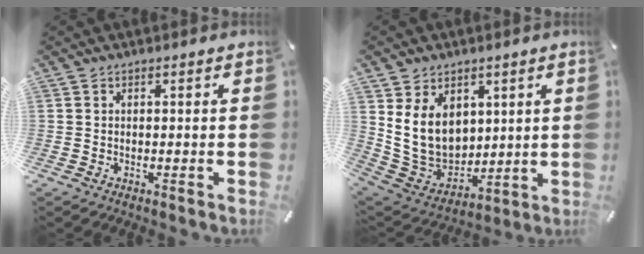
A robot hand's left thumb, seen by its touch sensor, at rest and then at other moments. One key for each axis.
{"total": 13.3, "fx": 4.3, "fy": 10.9, "fz": 6.4, "tx": -0.139, "ty": -0.027, "tz": 0.088}